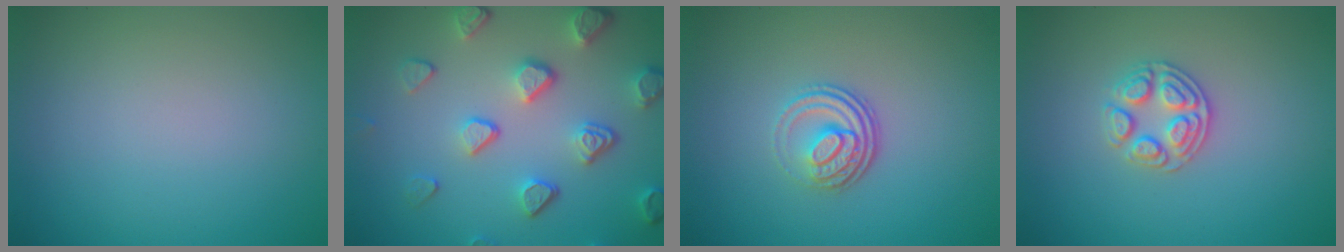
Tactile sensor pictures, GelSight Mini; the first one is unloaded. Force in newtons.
{"total": 5.1, "press": 4.0, "slide": 3.2}
{"total": 3.5, "press": 2.6, "slide": 2.4}
{"total": 2.7, "press": 2.6, "slide": 0.8}